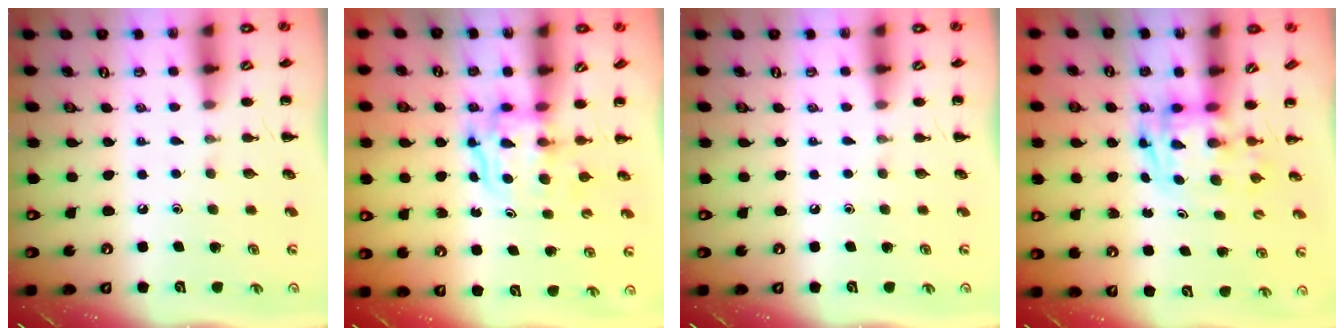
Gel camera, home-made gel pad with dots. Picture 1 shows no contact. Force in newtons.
{"total": 3.7, "press": 3.6, "slide": 0.3}
{"total": 0.0}
{"total": 2.7, "press": 2.7, "slide": 0.5}